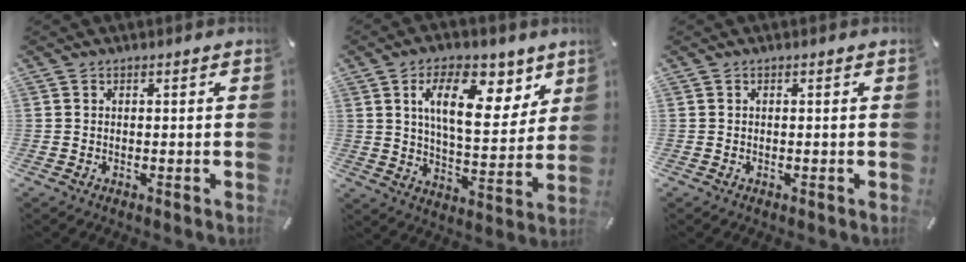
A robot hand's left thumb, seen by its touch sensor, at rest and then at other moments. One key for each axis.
{"total": 16.3, "fx": 7.9, "fy": 8.4, "fz": 11.5, "tx": -0.174, "ty": -0.027, "tz": 0.131}
{"total": 0.0}